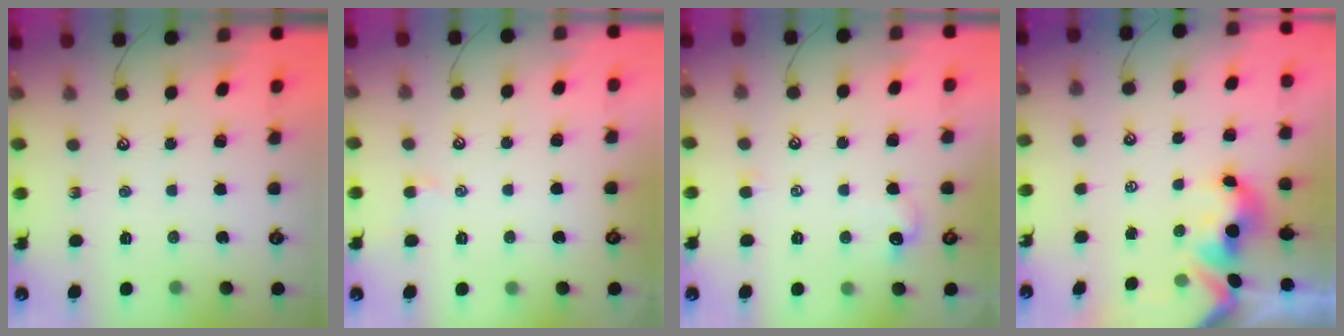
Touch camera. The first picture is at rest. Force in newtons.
{"total": 1.2, "press": 1.1, "slide": 0.4}
{"total": 1.6, "press": 1.5, "slide": 0.4}
{"total": 2.2, "press": 2.1, "slide": 0.7}